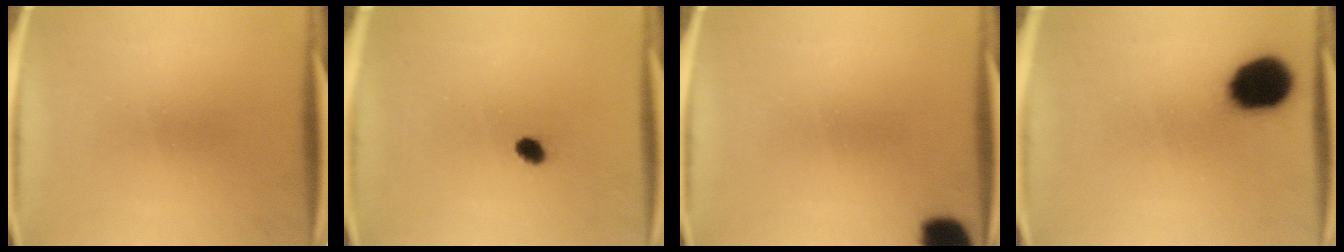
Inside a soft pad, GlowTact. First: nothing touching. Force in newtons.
{"total": 1.7}
{"total": 7.2}
{"total": 14.1}